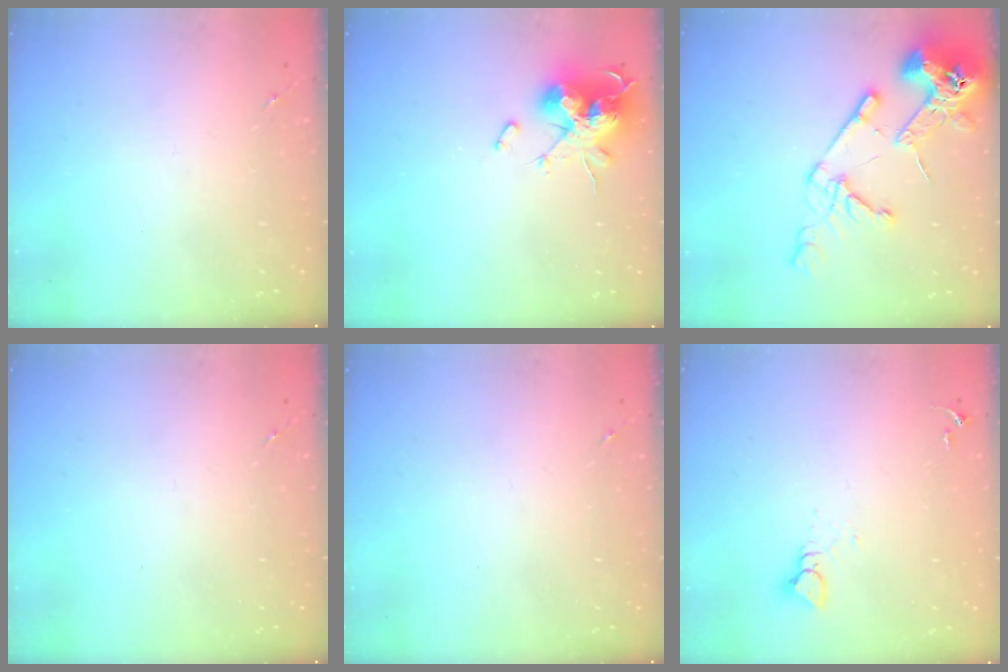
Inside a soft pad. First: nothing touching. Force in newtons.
{"total": 16.7, "press": 16.7, "slide": 0.1}
{"total": 16.6, "press": 16.5, "slide": 2.0}
{"total": 0.0}
{"total": 0.0}
{"total": 3.9, "press": 3.9, "slide": 0.4}